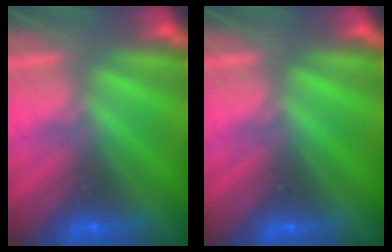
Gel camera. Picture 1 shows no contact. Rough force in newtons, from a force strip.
{"total": 0.0}